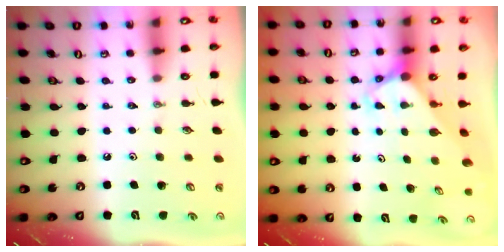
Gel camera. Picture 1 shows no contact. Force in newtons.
{"total": 3.1, "press": 3.1, "slide": 0.2}